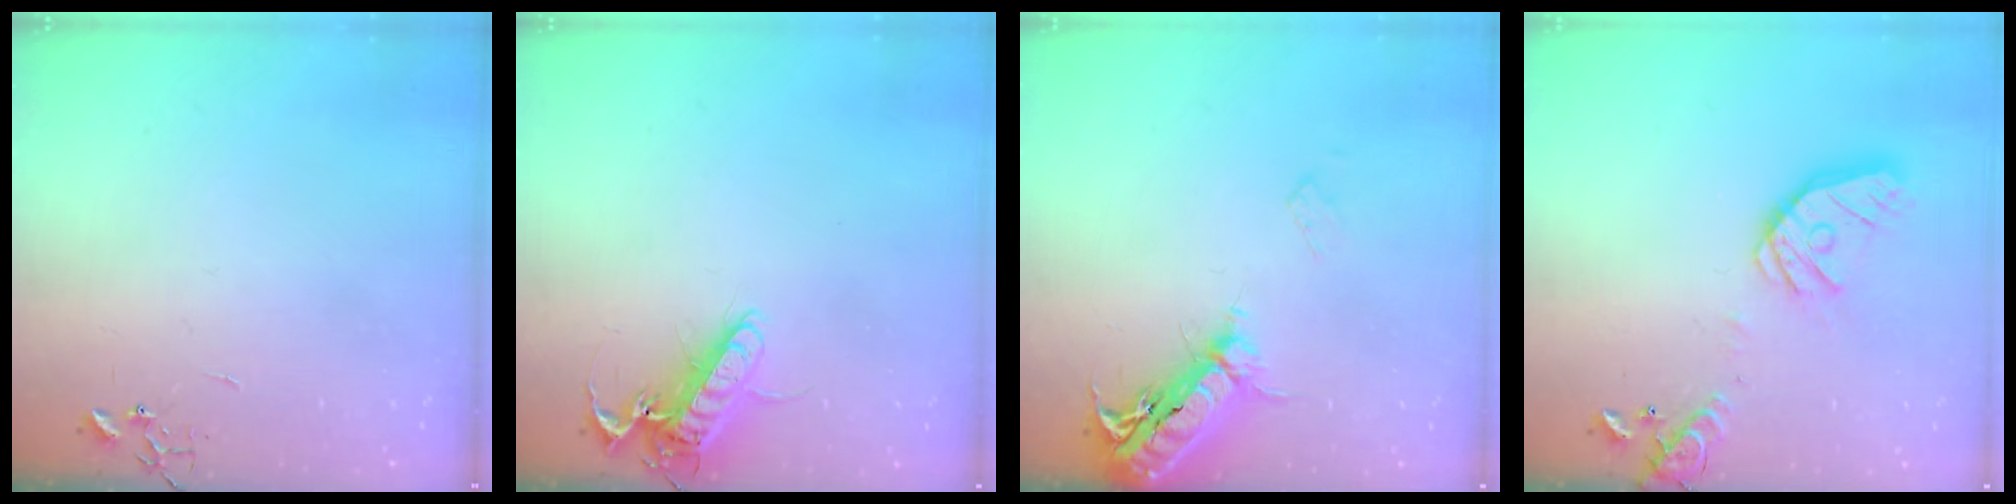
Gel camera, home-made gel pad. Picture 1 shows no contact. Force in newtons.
{"total": 13.7, "press": 13.5, "slide": 2.3}
{"total": 17.6, "press": 17.3, "slide": 3.5}
{"total": 16.9, "press": 16.7, "slide": 3.0}